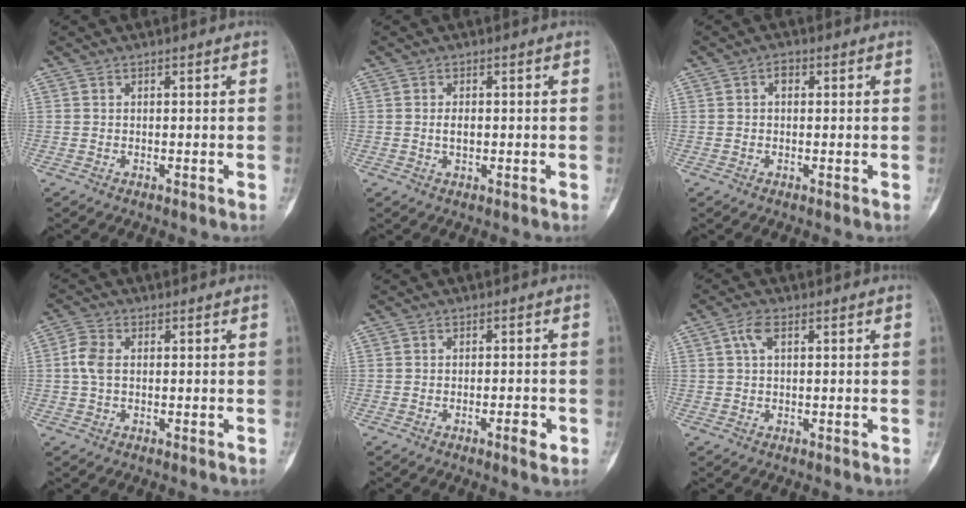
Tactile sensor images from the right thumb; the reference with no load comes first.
{"total": 2.0, "force": [-0.1, 1.1, 1.7], "torque": [-0.028, 0.001, -0.001]}
{"total": 1.5, "force": [0.3, 1.0, 1.1], "torque": [-0.010, 0.005, 0.001]}
{"total": 3.9, "force": [0.1, 2.4, 3.1], "torque": [-0.078, 0.009, -0.003]}
{"total": 2.9, "force": [-1.3, 0.8, 2.5], "torque": [-0.037, 0.003, -0.020]}
{"total": 2.7, "force": [0.9, 1.2, 2.3], "torque": [-0.053, 0.011, 0.019]}